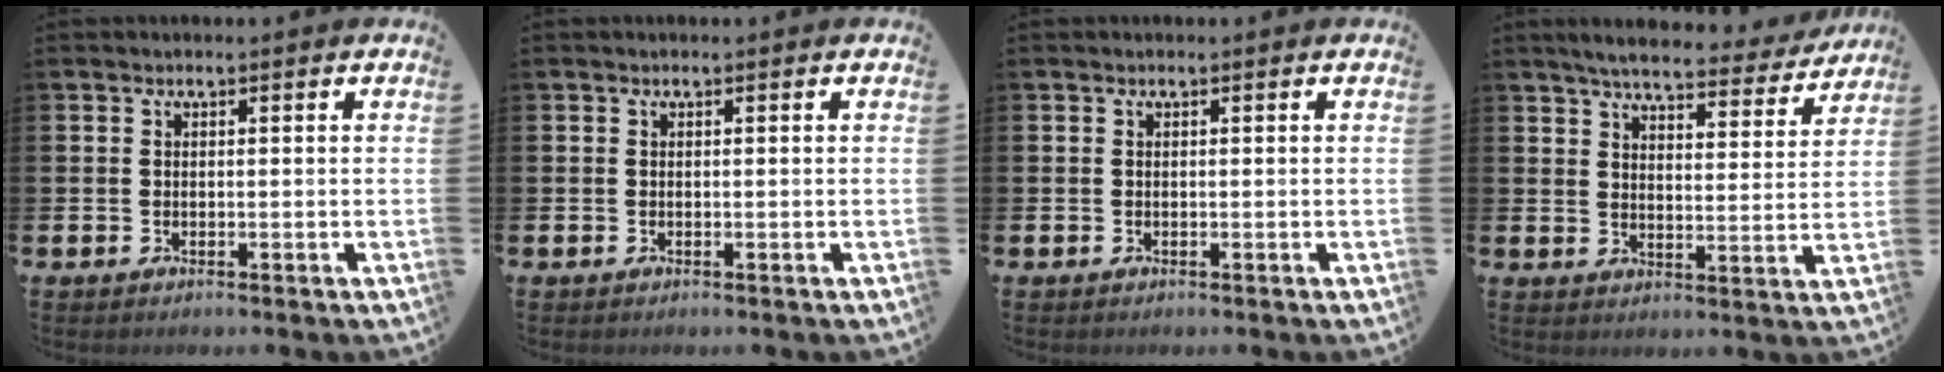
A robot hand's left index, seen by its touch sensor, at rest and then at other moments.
{"total": 0.0}
{"total": 0.0}
{"total": 5.7, "force": [5.4, 0.8, 1.8], "torque": [-0.040, -0.033, 0.088]}